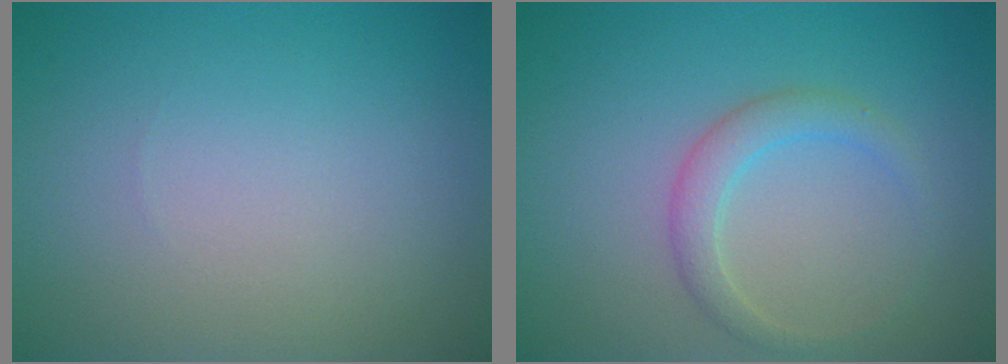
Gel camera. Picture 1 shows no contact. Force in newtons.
{"total": 2.2, "press": 2.2, "slide": 0.1}